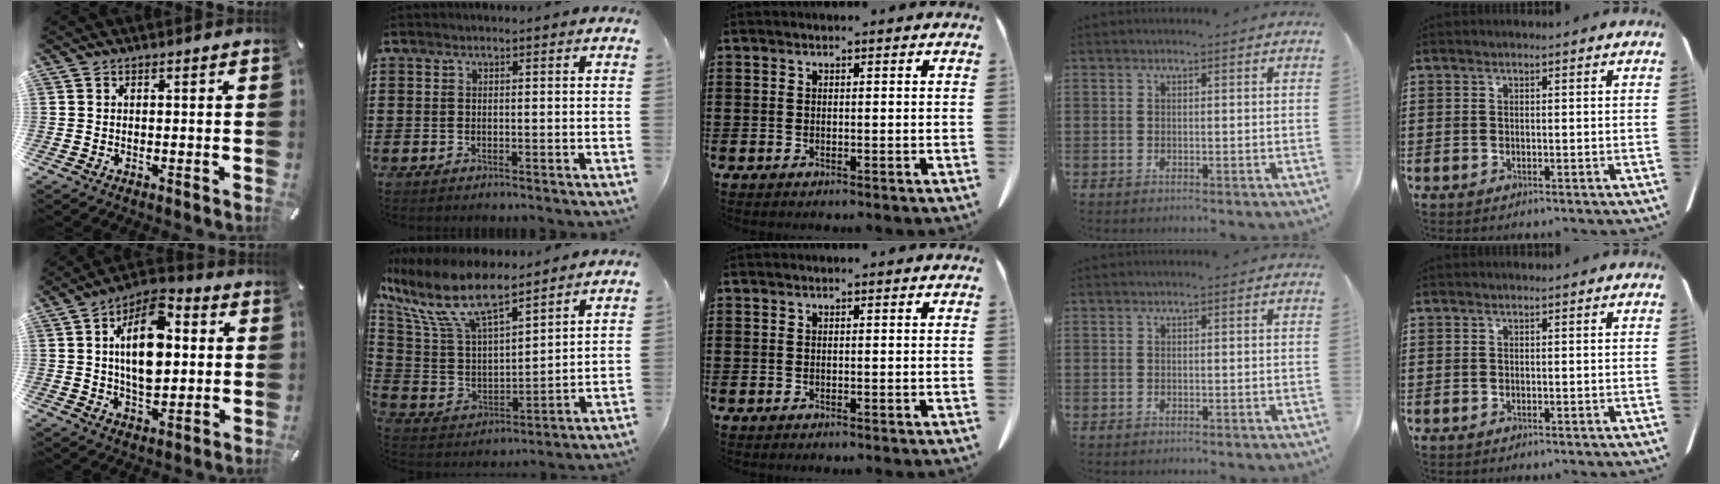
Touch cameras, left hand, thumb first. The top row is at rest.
{"thumb": {"total": 15.1, "force": [2.8, 9.1, 11.8], "torque": [-0.210, -0.001, 0.041]}, "index": {"total": 12.3, "force": [8.7, 3.9, 7.9], "torque": [-0.195, -0.040, 0.148]}}